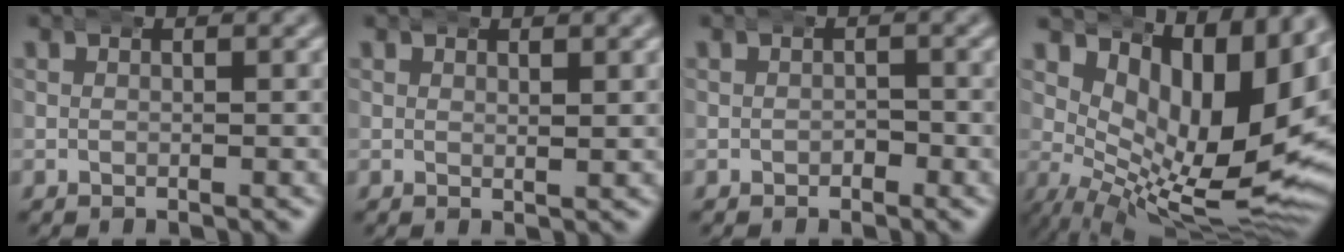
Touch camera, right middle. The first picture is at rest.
{"total": 1.4, "force": [1.3, -0.1, 0.3], "torque": [0.000, 0.000, 0.022]}
{"total": 0.6, "force": [-0.5, 0.3, 0.0], "torque": [-0.004, -0.009, -0.005]}
{"total": 13.0, "force": [1.8, 5.9, 11.5], "torque": [-0.165, -0.027, 0.045]}